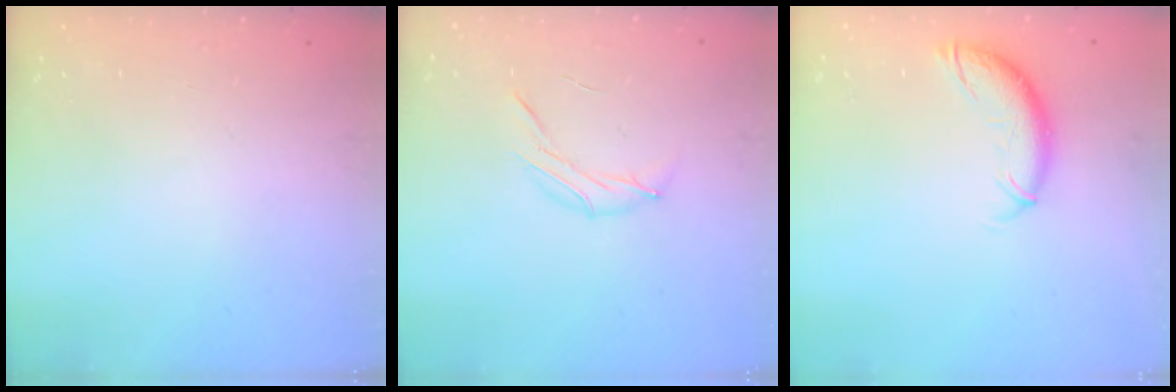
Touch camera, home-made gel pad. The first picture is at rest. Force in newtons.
{"total": 7.0, "press": 6.9, "slide": 1.4}
{"total": 9.9, "press": 9.8, "slide": 1.4}